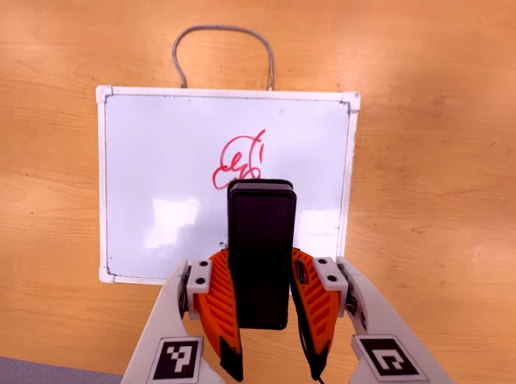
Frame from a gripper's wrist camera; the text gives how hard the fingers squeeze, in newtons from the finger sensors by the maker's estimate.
{"total": 10.8, "left": 7.4, "right": 14.1}